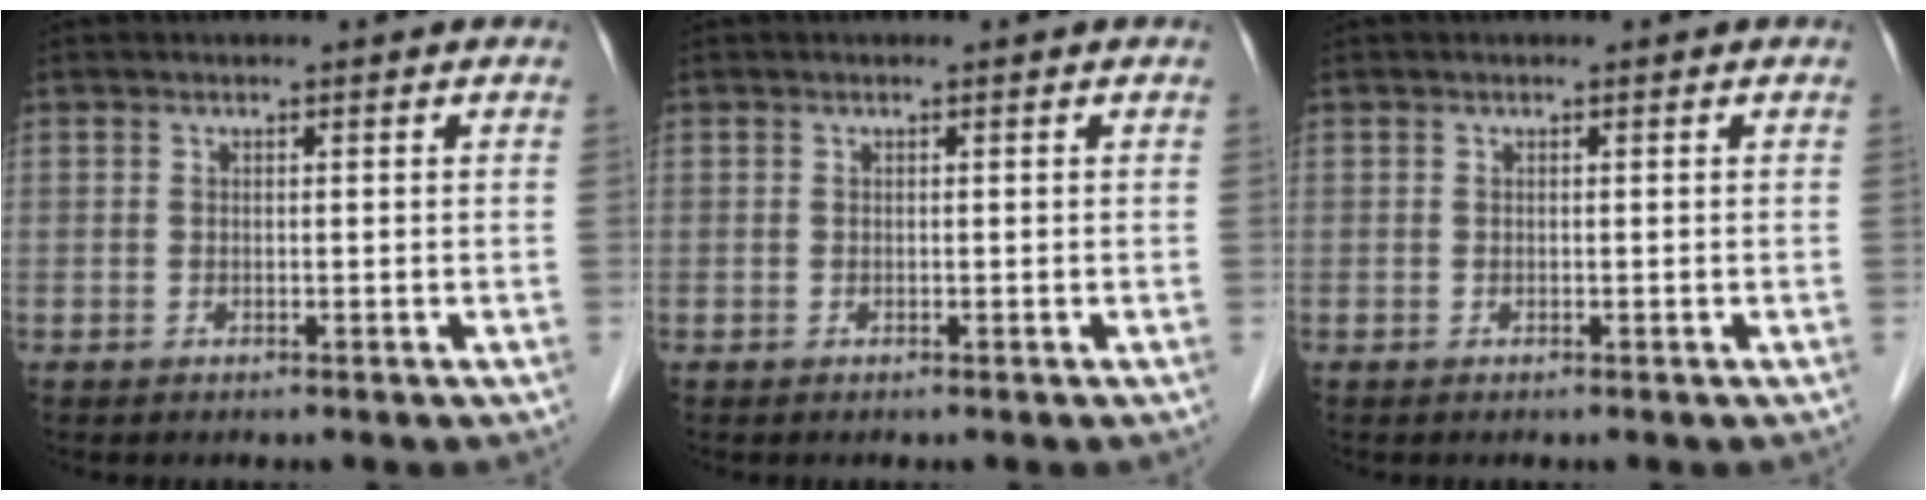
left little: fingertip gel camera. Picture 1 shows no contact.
{"total": 0.0}
{"total": 0.0}